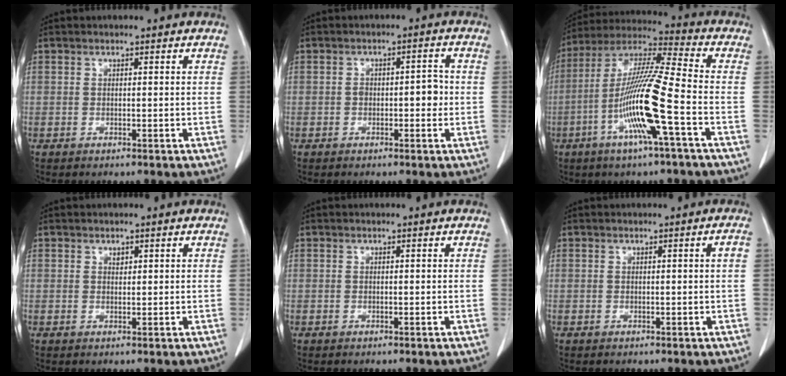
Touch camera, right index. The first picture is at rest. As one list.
[{"total": 3.4, "force": [-0.6, 1.7, 2.8], "torque": [-0.036, 0.012, -0.007]}, {"total": 15.3, "force": [-4.9, -0.2, 14.5], "torque": [-0.290, -0.004, -0.101]}, {"total": 0.7, "force": [0.4, 0.4, 0.3], "torque": [-0.003, -0.003, 0.006]}, {"total": 0.0}, {"total": 1.0, "force": [0.0, -0.2, 1.0], "torque": [-0.014, 0.001, 0.002]}]